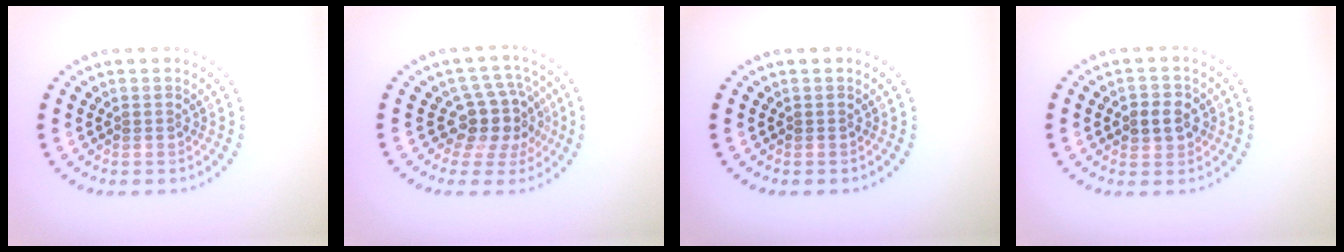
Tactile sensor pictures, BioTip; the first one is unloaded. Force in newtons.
{"total": 4.2, "press": 3.2, "slide": 2.8}
{"total": 0.0}
{"total": 2.7, "press": 2.7, "slide": 0.6}